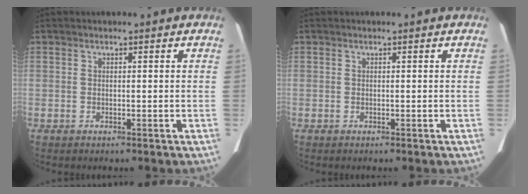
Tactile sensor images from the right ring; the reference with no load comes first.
{"total": 0.0}